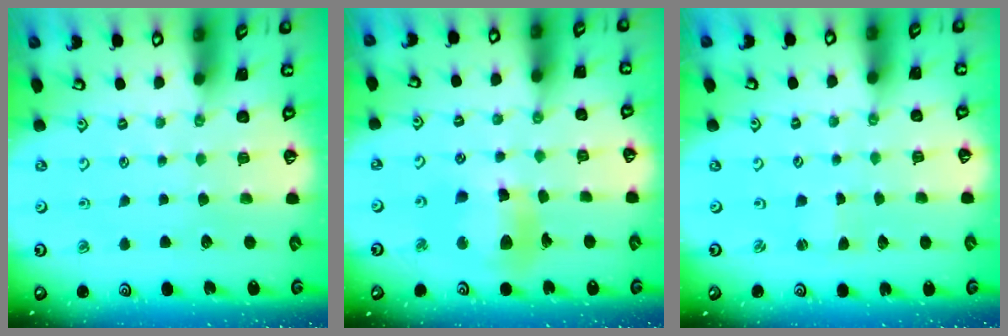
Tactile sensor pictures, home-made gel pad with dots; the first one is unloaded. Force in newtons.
{"total": 11.4, "press": 11.3, "slide": 1.4}
{"total": 0.6, "press": 0.6, "slide": 0.0}